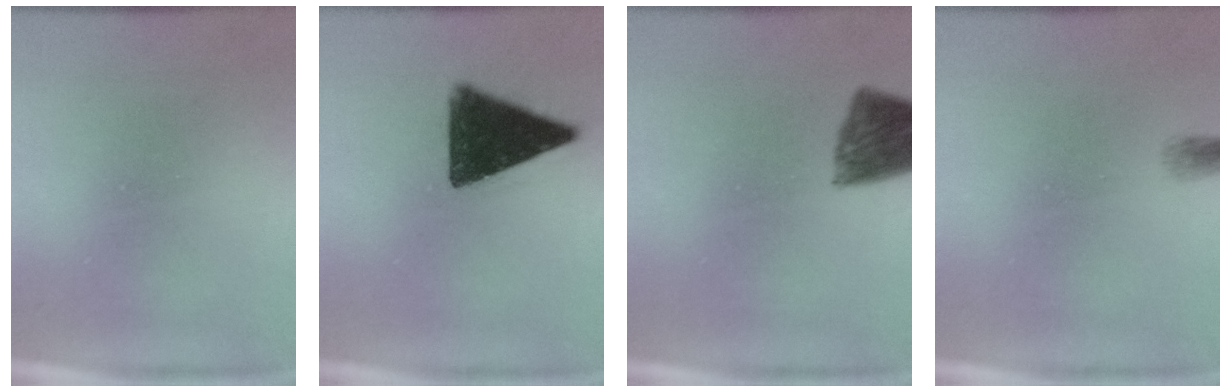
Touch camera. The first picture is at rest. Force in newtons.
{"total": 13.0}
{"total": 8.6}
{"total": 0.6}